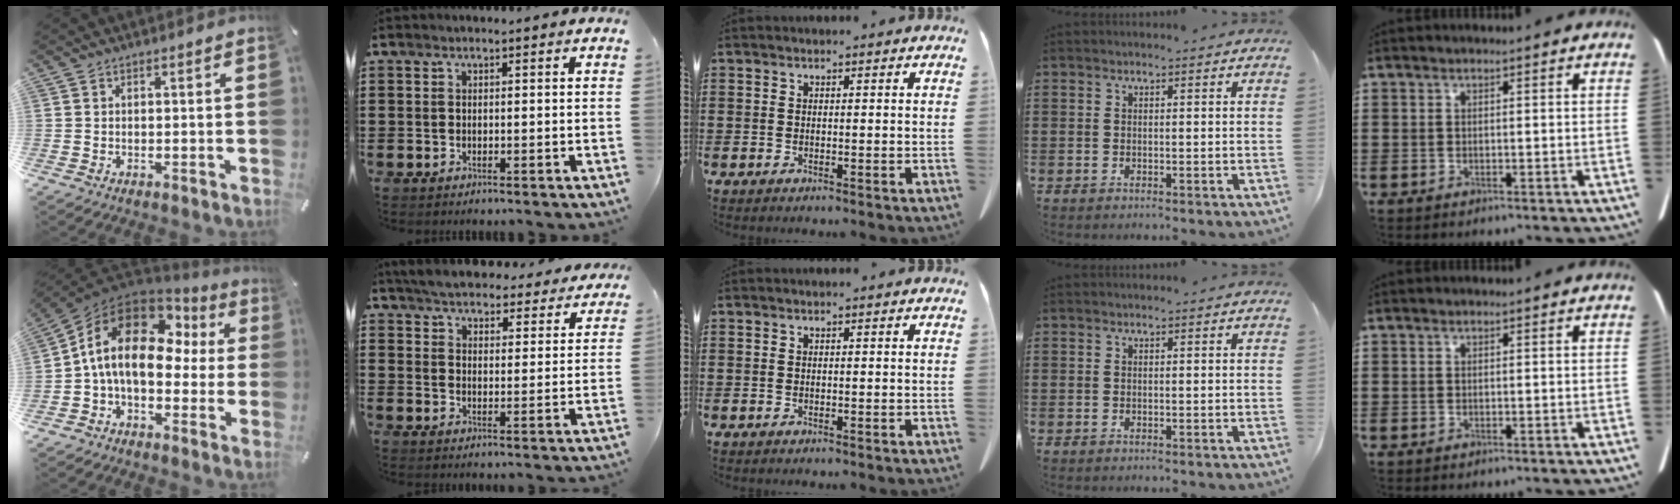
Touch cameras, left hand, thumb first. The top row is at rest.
{"thumb": {"total": 16.8, "force": [2.8, 10.6, 12.8], "torque": [-0.245, -0.006, 0.043]}, "index": {"total": 5.0, "force": [5.0, 0.2, 0.4], "torque": [-0.036, -0.033, 0.086]}}